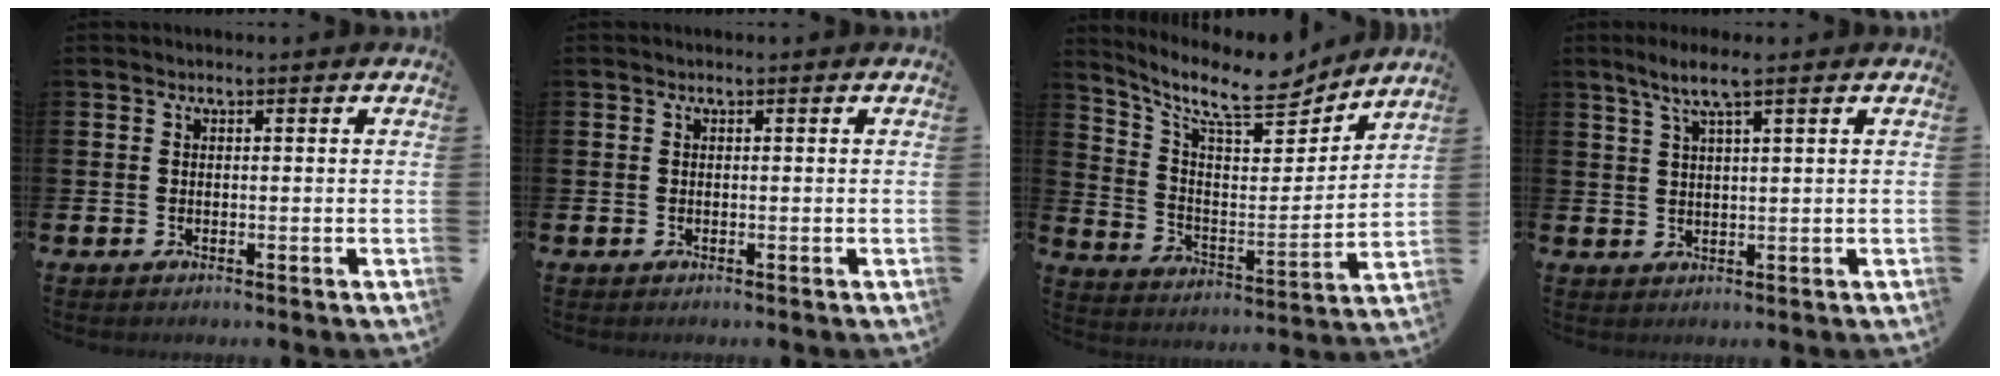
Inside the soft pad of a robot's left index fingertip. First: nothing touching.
{"total": 0.0}
{"total": 11.0, "force": [9.3, 3.1, 5.0], "torque": [-0.117, -0.066, 0.157]}
{"total": 4.2, "force": [2.9, 0.3, 3.1], "torque": [-0.072, 0.002, 0.051]}